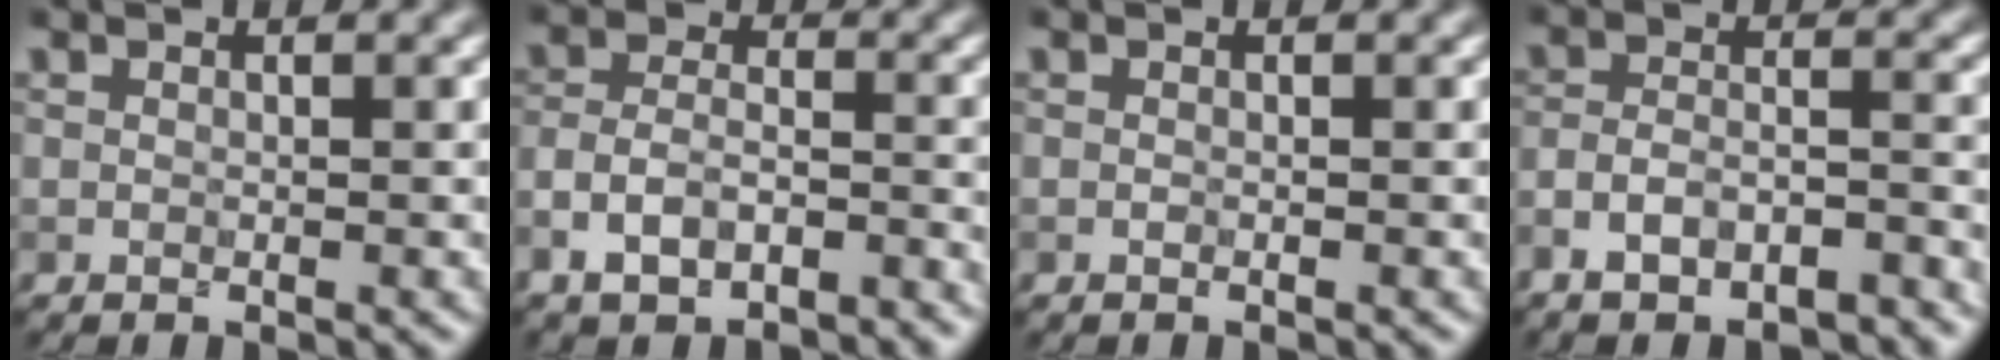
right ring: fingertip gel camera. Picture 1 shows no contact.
{"total": 5.7, "force": [-4.2, 2.7, 2.8], "torque": [-0.047, 0.003, -0.088]}
{"total": 0.0}
{"total": 6.5, "force": [-5.3, 2.3, 2.9], "torque": [-0.044, 0.003, -0.090]}